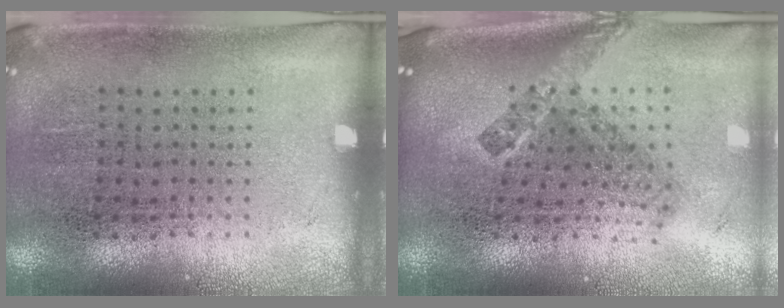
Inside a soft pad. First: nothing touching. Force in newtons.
{"total": 2.4, "press": 1.6, "slide": 1.9}